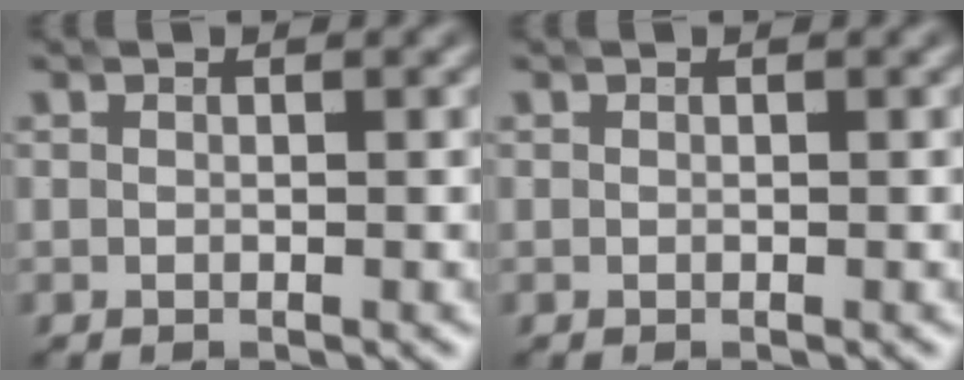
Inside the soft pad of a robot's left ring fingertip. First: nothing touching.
{"total": 0.0}